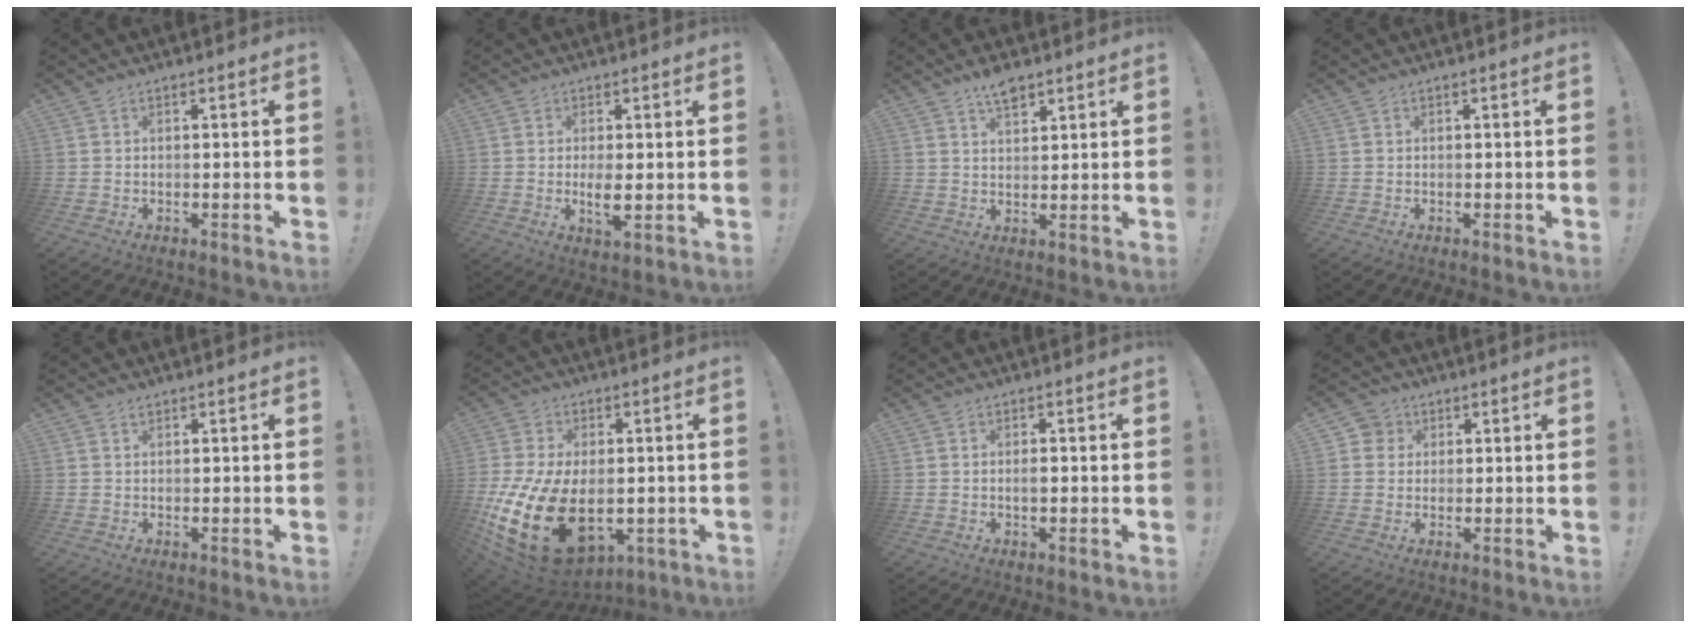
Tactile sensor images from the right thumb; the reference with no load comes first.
{"total": 4.5, "force": [0.1, 1.2, 4.3], "torque": [-0.067, -0.015, 0.000]}
{"total": 5.7, "force": [4.1, 2.2, 3.2], "torque": [-0.049, -0.023, 0.071]}
{"total": 0.0}
{"total": 0.6, "force": [0.6, 0.2, 0.1], "torque": [0.003, -0.004, 0.010]}
{"total": 24.9, "force": [-5.3, 15.6, 18.7], "torque": [-0.360, 0.025, -0.070]}
{"total": 1.4, "force": [-0.4, 0.6, 1.2], "torque": [-0.019, 0.002, -0.008]}
{"total": 4.4, "force": [1.4, 4.1, 0.9], "torque": [-0.015, -0.002, 0.027]}